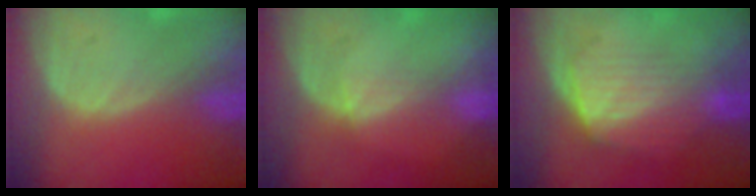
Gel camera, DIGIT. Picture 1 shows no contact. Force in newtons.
{"total": 2.1, "press": 1.7, "slide": 1.2}
{"total": 7.0, "press": 6.4, "slide": 2.8}